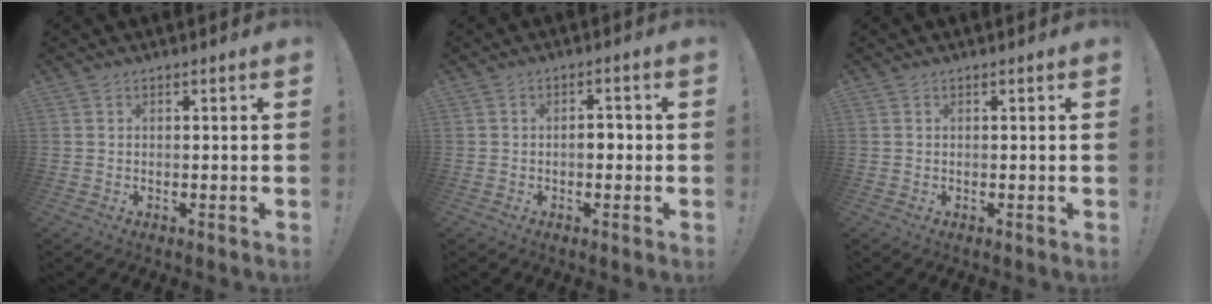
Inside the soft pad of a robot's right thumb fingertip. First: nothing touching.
{"total": 3.3, "force": [-0.9, 2.1, 2.5], "torque": [-0.034, 0.006, -0.020]}
{"total": 0.0}